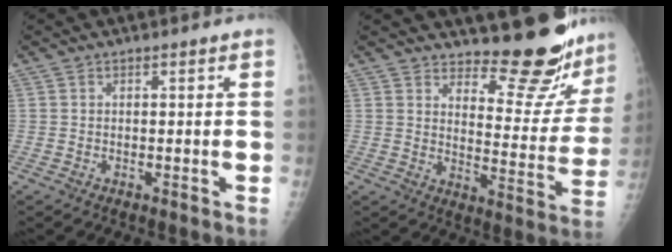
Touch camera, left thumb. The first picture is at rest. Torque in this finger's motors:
{"motor_torque": [0.27, 0.21, -0.19, -0.44, 0.03]}